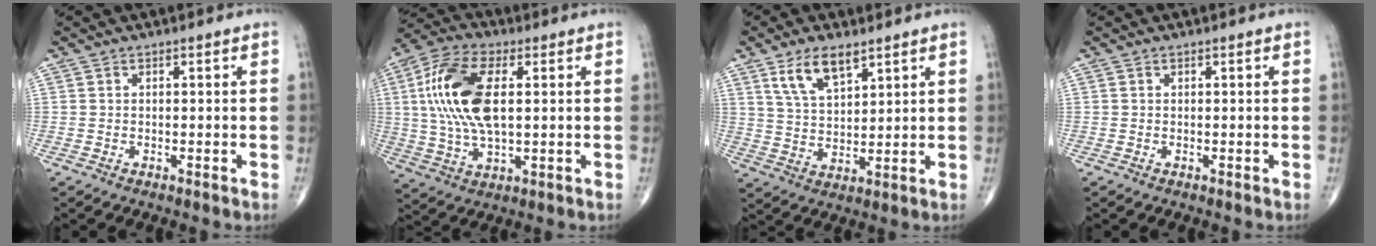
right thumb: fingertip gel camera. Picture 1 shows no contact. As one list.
[{"total": 16.3, "force": [2.6, 7.9, 14.1], "torque": [-0.296, 0.009, 0.047]}, {"total": 8.7, "force": [5.2, 3.8, 5.8], "torque": [-0.097, -0.026, 0.104]}, {"total": 0.0}]